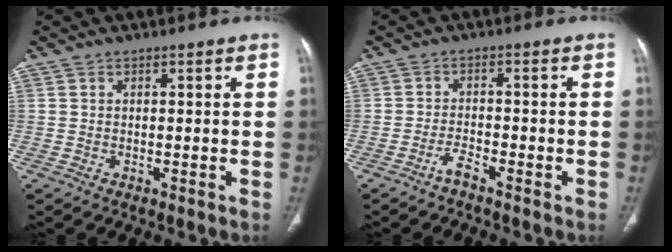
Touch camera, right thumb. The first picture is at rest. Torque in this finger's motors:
{"motor_torque": [0.56, 0.02, 0.03, -0.75, 0.08]}